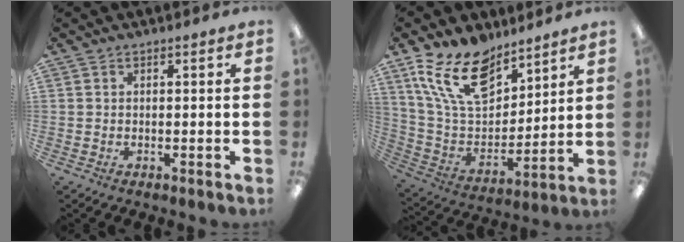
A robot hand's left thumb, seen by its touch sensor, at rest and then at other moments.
{"total": 18.6, "force": [11.9, 10.3, 9.9], "torque": [-0.188, -0.055, 0.221]}